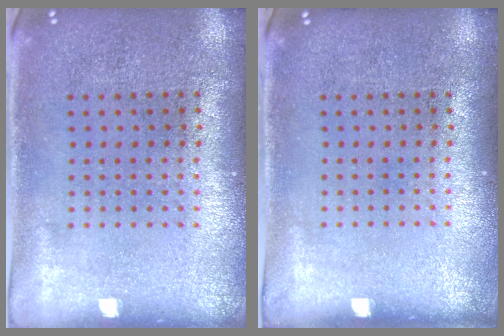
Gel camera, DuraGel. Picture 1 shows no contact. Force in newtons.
{"total": 0.0}